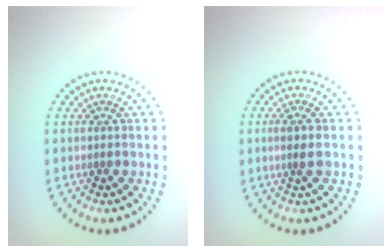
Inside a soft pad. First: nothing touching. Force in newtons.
{"total": 1.6, "press": 1.5, "slide": 0.7}